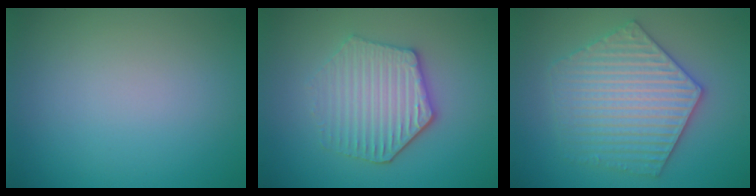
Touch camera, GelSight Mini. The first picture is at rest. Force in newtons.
{"total": 4.4, "press": 4.1, "slide": 1.7}
{"total": 5.9, "press": 5.8, "slide": 0.9}